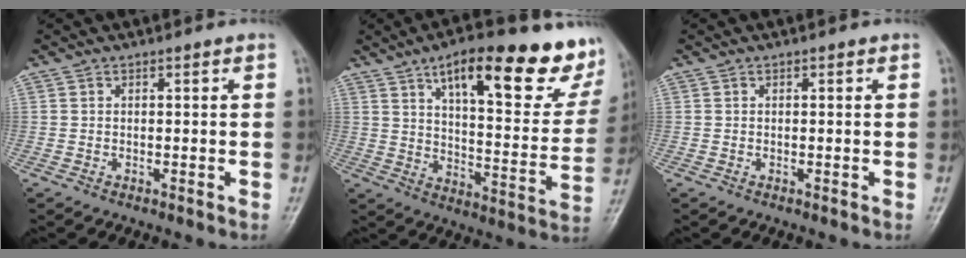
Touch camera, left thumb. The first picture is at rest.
{"total": 25.0, "force": [14.9, 8.1, 18.4], "torque": [-0.210, -0.044, 0.212]}
{"total": 0.0}